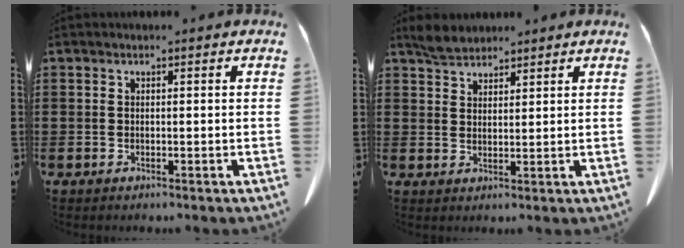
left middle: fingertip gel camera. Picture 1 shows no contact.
{"total": 3.3, "force": [2.9, 1.1, 0.9], "torque": [-0.027, 0.001, 0.057]}